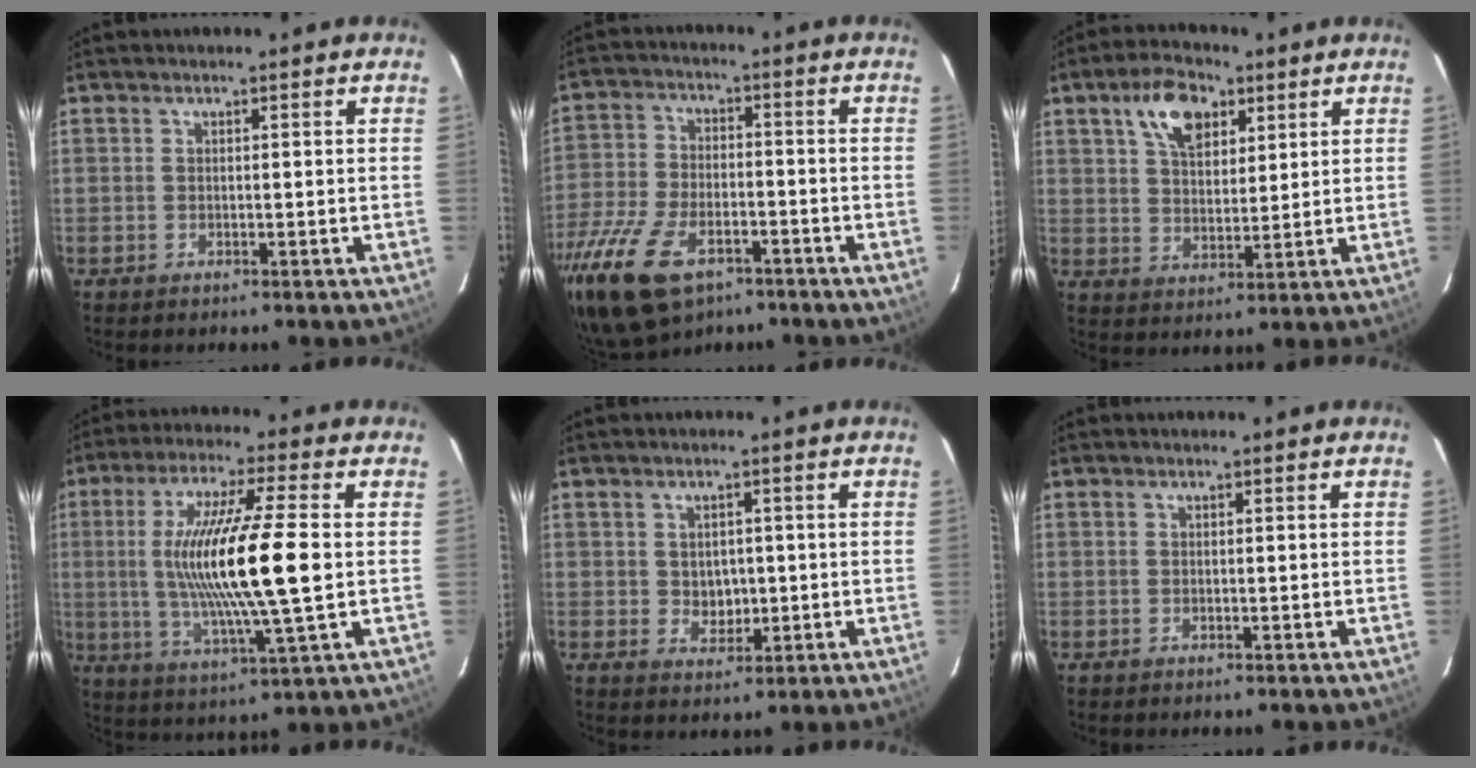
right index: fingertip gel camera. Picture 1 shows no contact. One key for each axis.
{"total": 20.1, "fx": -12.1, "fy": 10.6, "fz": 12.0, "tx": -0.286, "ty": -0.037, "tz": -0.217}
{"total": 9.8, "fx": 5.0, "fy": 5.5, "fz": 6.4, "tx": -0.112, "ty": 0.020, "tz": 0.090}
{"total": 17.8, "fx": 0.5, "fy": 1.4, "fz": 17.8, "tx": -0.327, "ty": -0.011, "tz": 0.013}
{"total": 3.8, "fx": 0.0, "fy": 3.3, "fz": 1.9, "tx": -0.027, "ty": 0.001, "tz": 0.006}
{"total": 0.0}